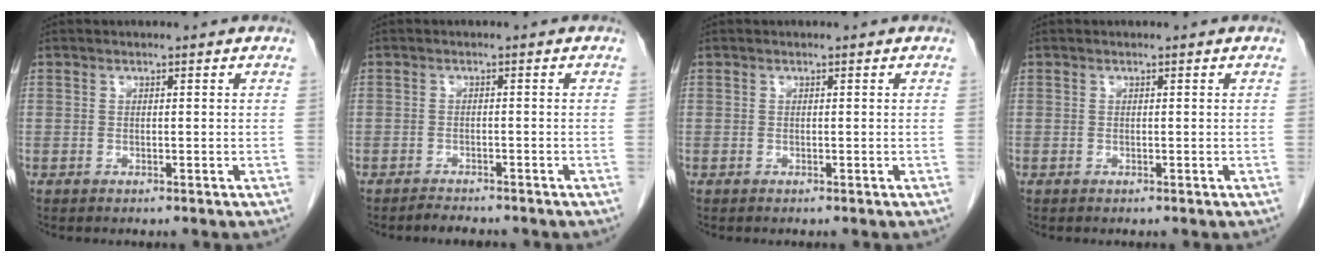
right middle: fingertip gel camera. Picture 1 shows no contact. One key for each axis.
{"total": 2.2, "fx": -2.1, "fy": 0.4, "fz": 0.6, "tx": -0.016, "ty": -0.007, "tz": -0.030}
{"total": 0.0}
{"total": 0.0}